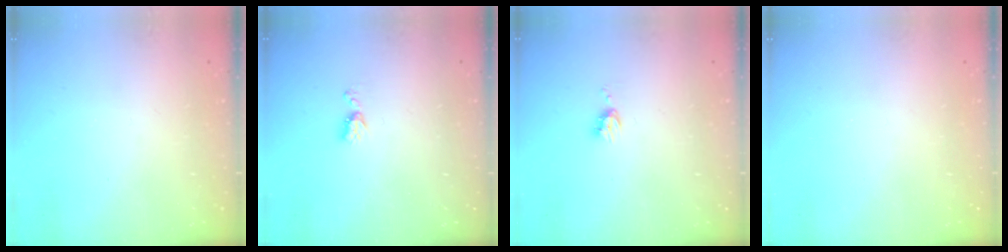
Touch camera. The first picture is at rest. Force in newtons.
{"total": 4.5, "press": 4.5, "slide": 0.5}
{"total": 5.4, "press": 5.3, "slide": 0.7}
{"total": 0.0}